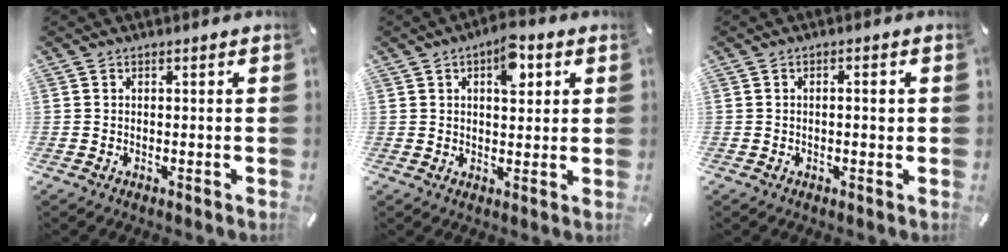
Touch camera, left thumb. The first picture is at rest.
{"total": 7.7, "force": [3.2, 4.1, 5.8], "torque": [-0.071, -0.009, 0.048]}
{"total": 2.2, "force": [0.0, 0.7, 2.1], "torque": [-0.031, 0.001, -0.004]}